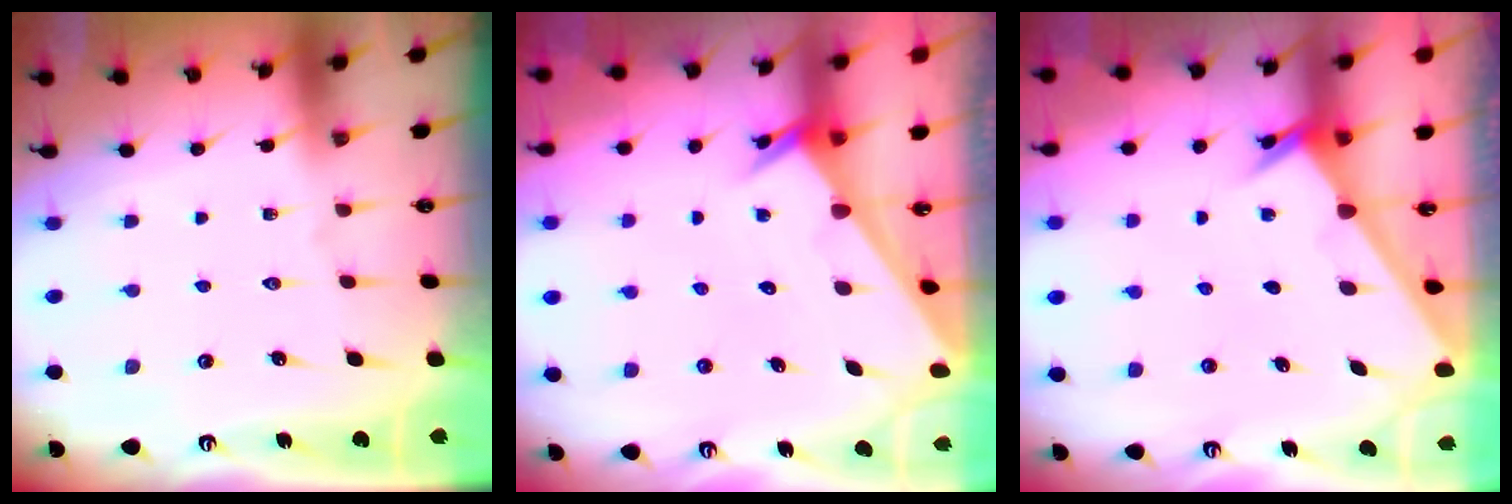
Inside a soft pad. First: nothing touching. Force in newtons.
{"total": 2.0, "press": 2.0, "slide": 0.1}
{"total": 2.4, "press": 2.4, "slide": 0.2}